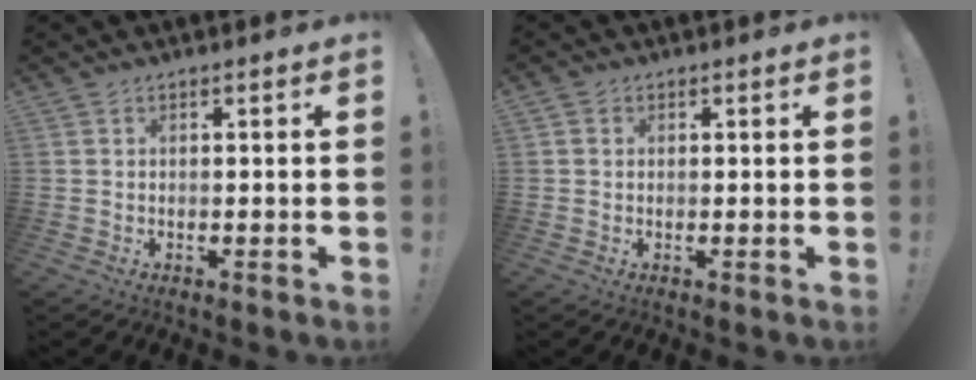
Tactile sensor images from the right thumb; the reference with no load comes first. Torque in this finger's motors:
{"motor_torque": [-0.03, -0.04, -0.37, 0.10, -0.02]}